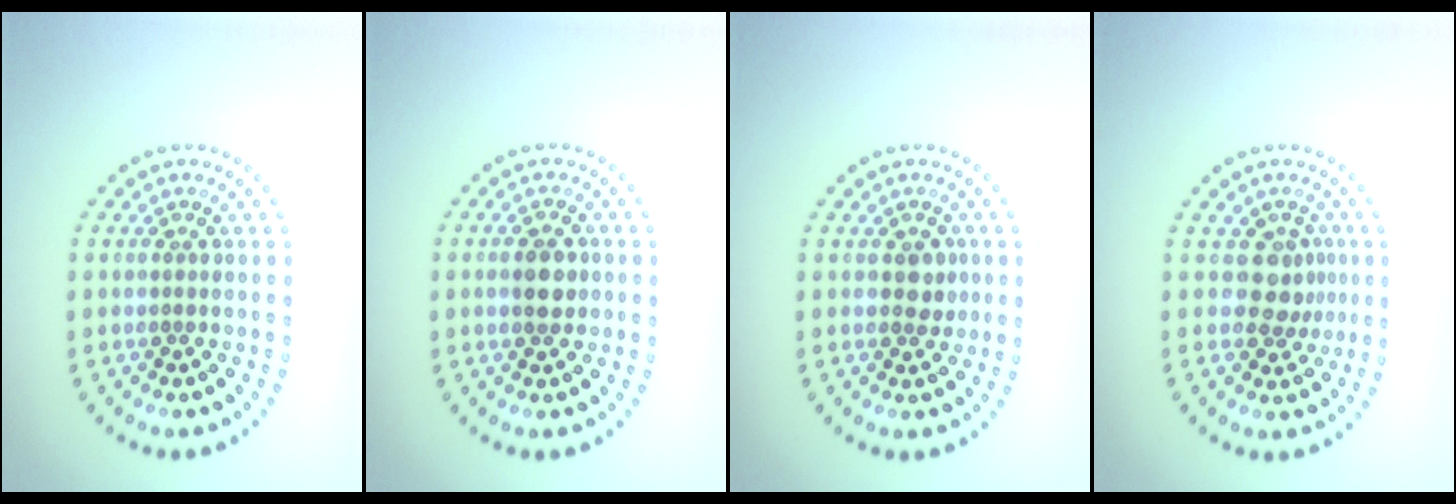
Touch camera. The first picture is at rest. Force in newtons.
{"total": 2.9, "press": 2.9, "slide": 0.1}
{"total": 1.8, "press": 1.7, "slide": 0.4}
{"total": 2.8, "press": 2.2, "slide": 1.6}